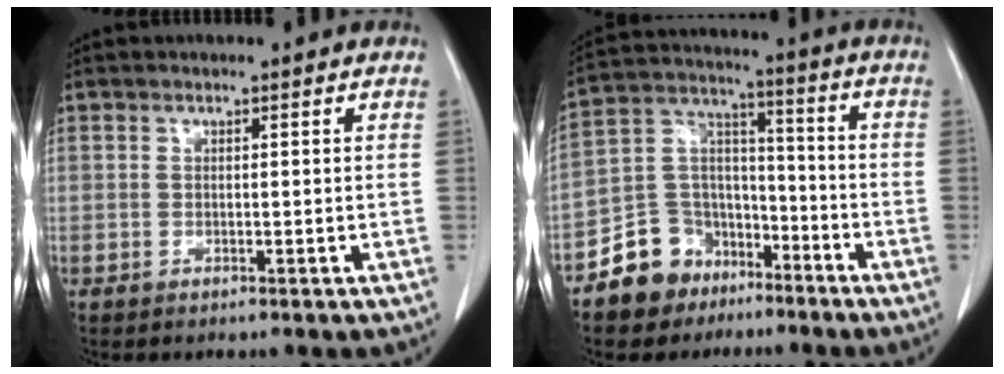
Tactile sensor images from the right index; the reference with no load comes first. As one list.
[{"total": 11.4, "force": [-7.4, 8.4, 2.1], "torque": [-0.042, 0.061, -0.126]}]